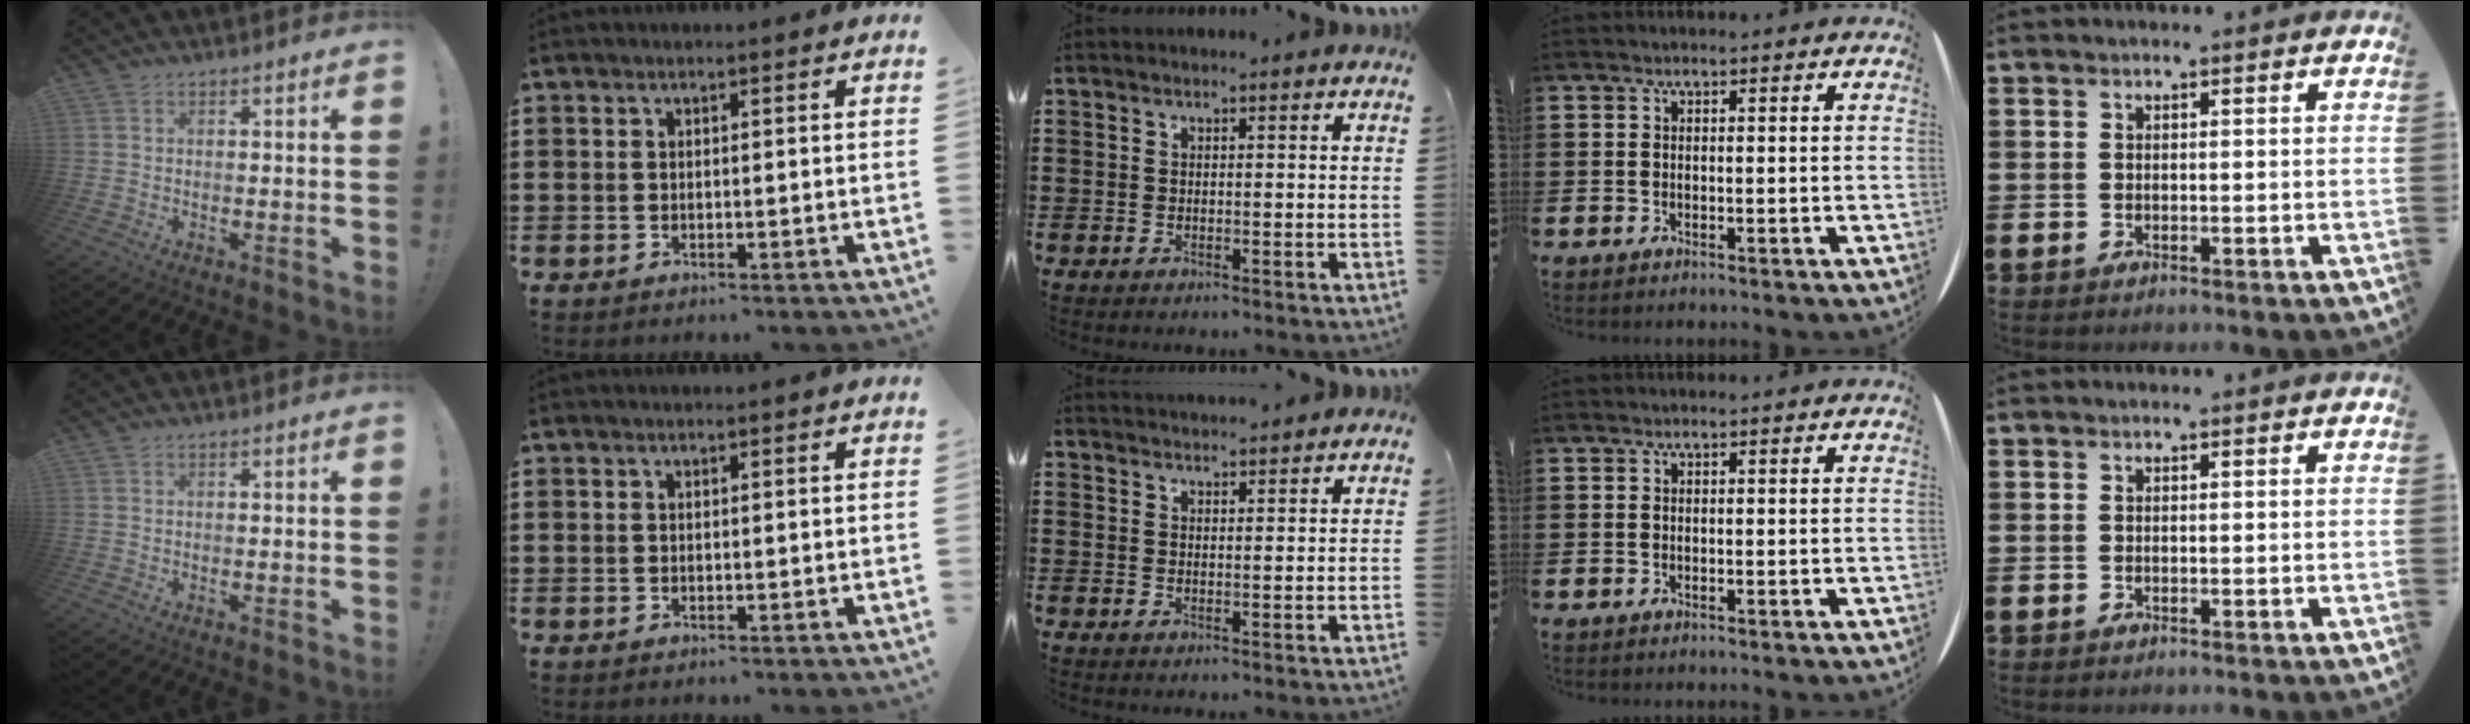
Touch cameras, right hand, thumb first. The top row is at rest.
{"middle": {"total": 1.8, "force": [1.8, 0.0, 0.0], "torque": [-0.005, 0.002, 0.034]}}